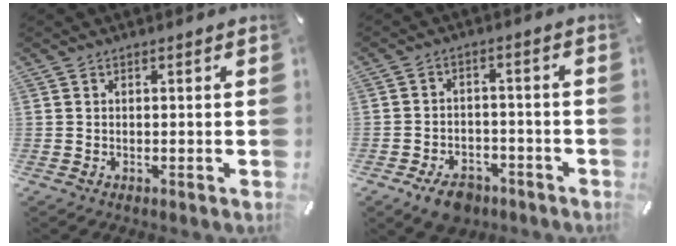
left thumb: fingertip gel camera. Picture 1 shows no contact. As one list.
[{"total": 6.4, "force": [-4.3, 3.9, 2.8], "torque": [-0.049, 0.025, -0.079]}]